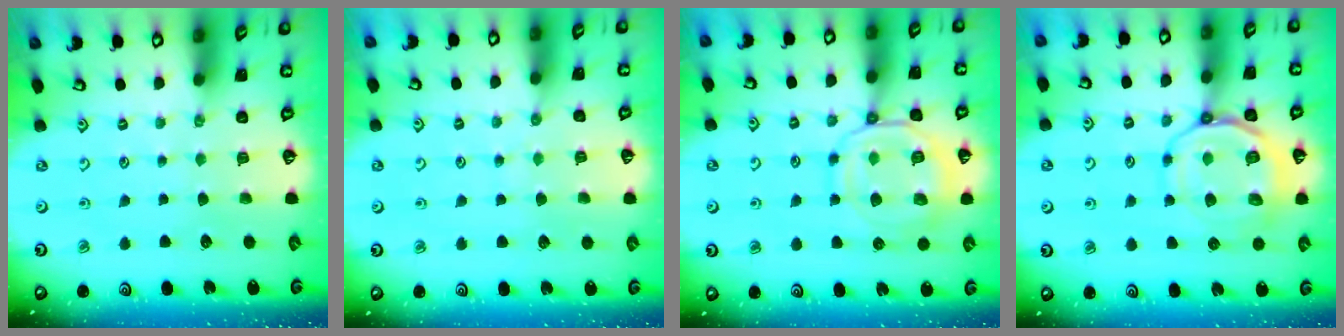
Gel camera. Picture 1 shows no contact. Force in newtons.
{"total": 5.1, "press": 5.1, "slide": 0.6}
{"total": 13.0, "press": 13.0, "slide": 1.4}
{"total": 11.9, "press": 11.7, "slide": 1.8}